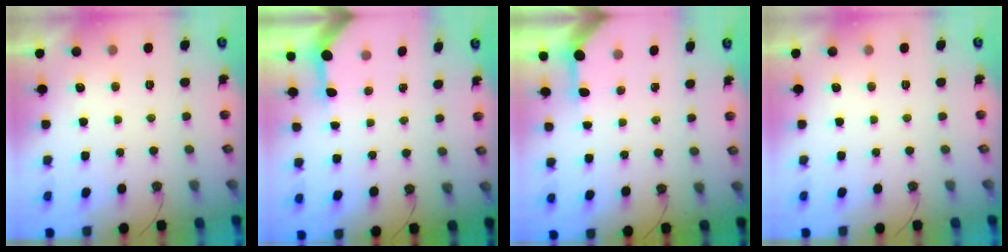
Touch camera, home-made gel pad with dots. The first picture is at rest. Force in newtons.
{"total": 3.3, "press": 3.3, "slide": 0.4}
{"total": 3.0, "press": 3.0, "slide": 0.2}
{"total": 0.0}